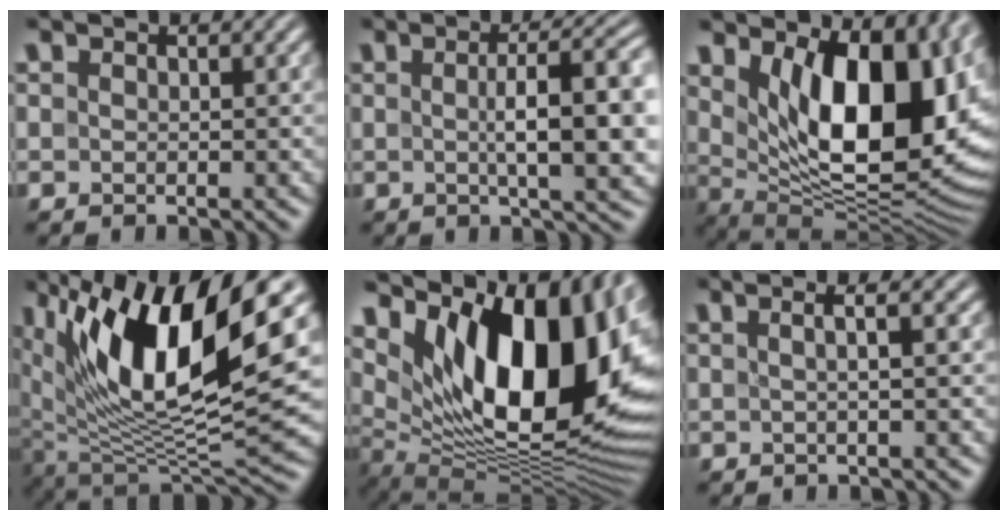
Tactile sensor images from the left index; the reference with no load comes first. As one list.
[{"total": 8.7, "force": [0.1, 2.3, 8.3], "torque": [-0.118, 0.003, 0.003]}, {"total": 14.6, "force": [3.4, 7.6, 12.0], "torque": [-0.149, -0.014, 0.060]}, {"total": 14.6, "force": [5.3, 5.1, 12.6], "torque": [-0.240, -0.008, 0.090]}, {"total": 17.5, "force": [5.7, 8.8, 13.9], "torque": [-0.207, 0.005, 0.097]}, {"total": 2.9, "force": [0.6, 1.0, 2.7], "torque": [-0.025, 0.008, -0.019]}]